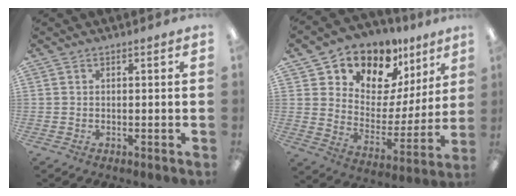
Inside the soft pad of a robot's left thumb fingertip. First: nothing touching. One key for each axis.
{"total": 12.4, "fx": 10.0, "fy": 6.9, "fz": 2.5, "tx": -0.060, "ty": -0.088, "tz": 0.186}